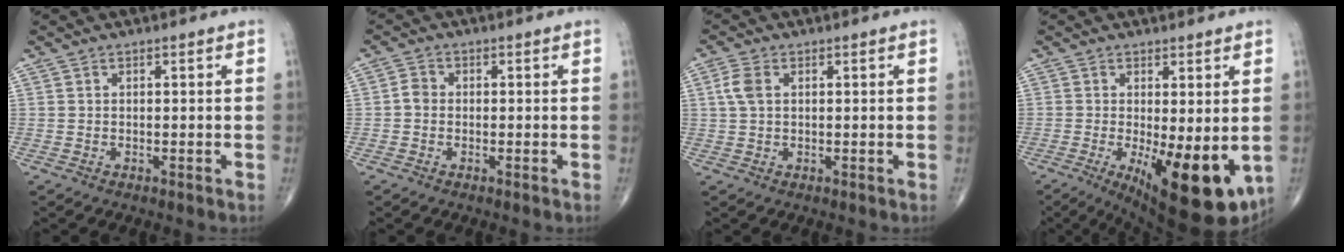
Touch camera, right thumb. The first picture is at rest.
{"total": 2.1, "force": [-0.4, 1.7, 1.1], "torque": [-0.014, 0.005, -0.012]}
{"total": 3.5, "force": [0.9, 2.1, 2.7], "torque": [-0.068, 0.008, 0.016]}
{"total": 15.3, "force": [-3.6, 5.3, 13.9], "torque": [-0.174, -0.029, -0.033]}